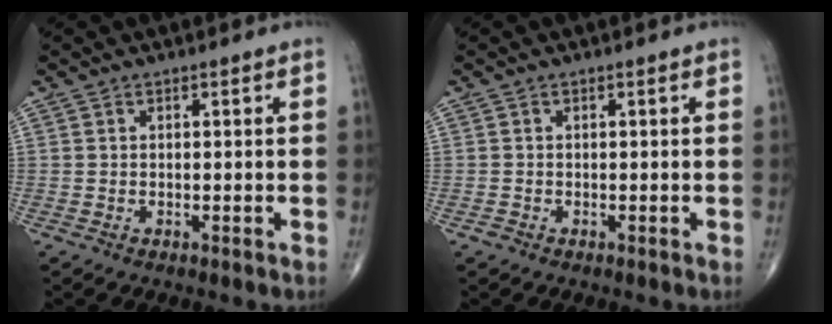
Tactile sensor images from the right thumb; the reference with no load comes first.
{"total": 0.6, "force": [-0.3, 0.5, 0.1], "torque": [-0.003, 0.001, -0.009]}